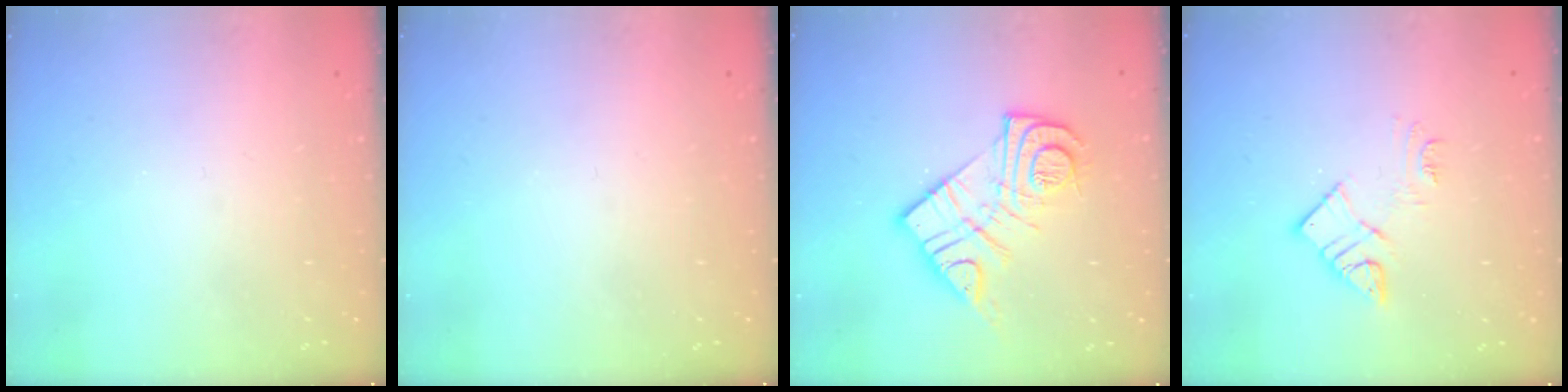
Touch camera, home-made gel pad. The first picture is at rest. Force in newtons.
{"total": 0.0}
{"total": 14.7, "press": 14.7, "slide": 1.3}
{"total": 9.7, "press": 9.6, "slide": 0.6}